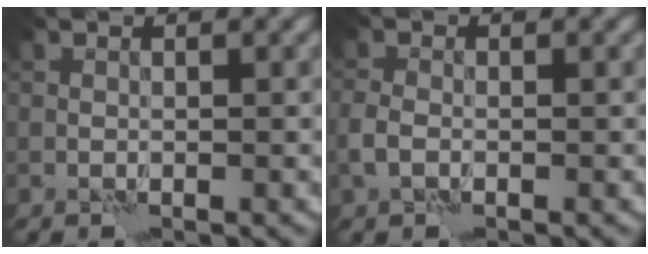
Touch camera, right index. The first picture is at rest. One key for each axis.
{"total": 2.0, "fx": -0.8, "fy": 1.3, "fz": 1.3, "tx": -0.032, "ty": 0.001, "tz": -0.024}